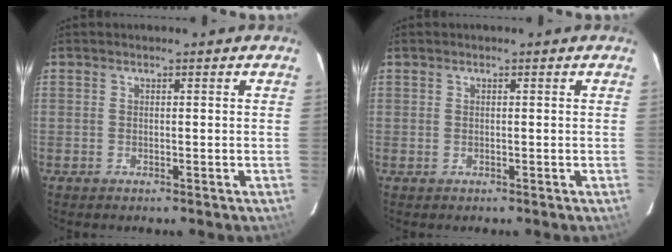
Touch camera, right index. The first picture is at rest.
{"total": 0.0}